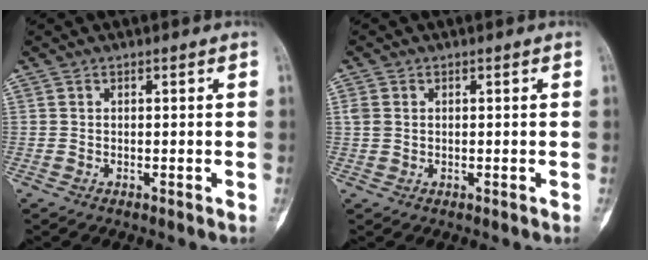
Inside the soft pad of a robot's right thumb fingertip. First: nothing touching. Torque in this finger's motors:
{"motor_torque": [-0.53, 0.33, -0.02, 0.12, 0.07]}